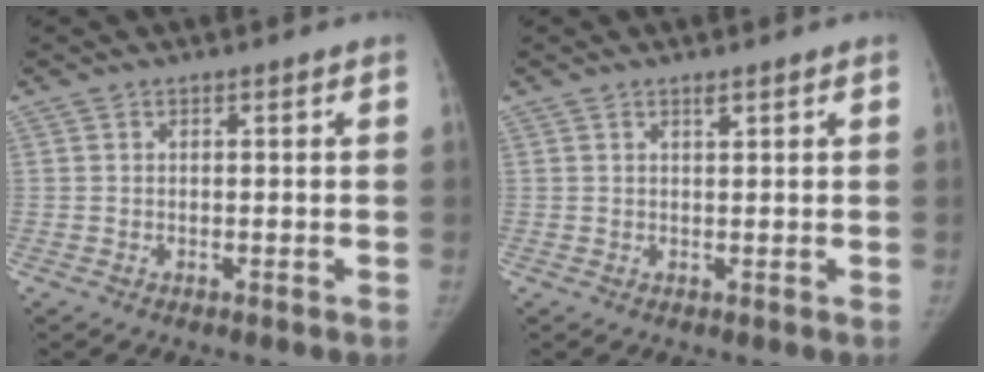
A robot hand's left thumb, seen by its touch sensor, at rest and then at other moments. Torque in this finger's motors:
{"motor_torque": [0.04, 0.00, 0.11, -0.02, -0.02]}